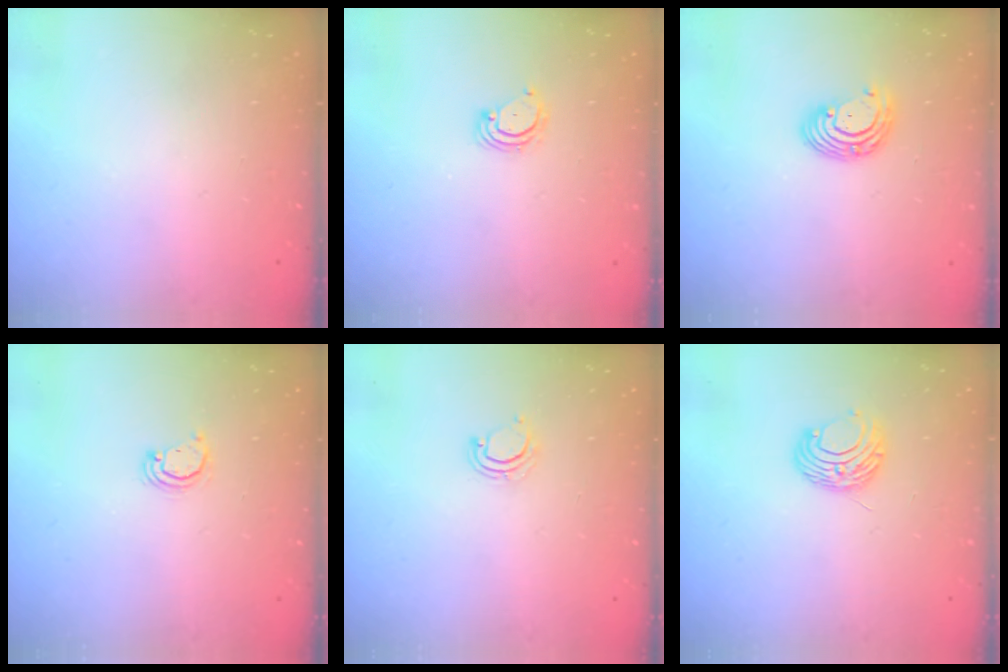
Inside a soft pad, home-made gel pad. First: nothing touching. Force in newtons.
{"total": 3.2, "press": 3.2, "slide": 0.3}
{"total": 5.8, "press": 5.8, "slide": 0.7}
{"total": 2.2, "press": 2.2, "slide": 0.3}
{"total": 2.2, "press": 2.2, "slide": 0.1}
{"total": 8.0, "press": 7.9, "slide": 0.6}